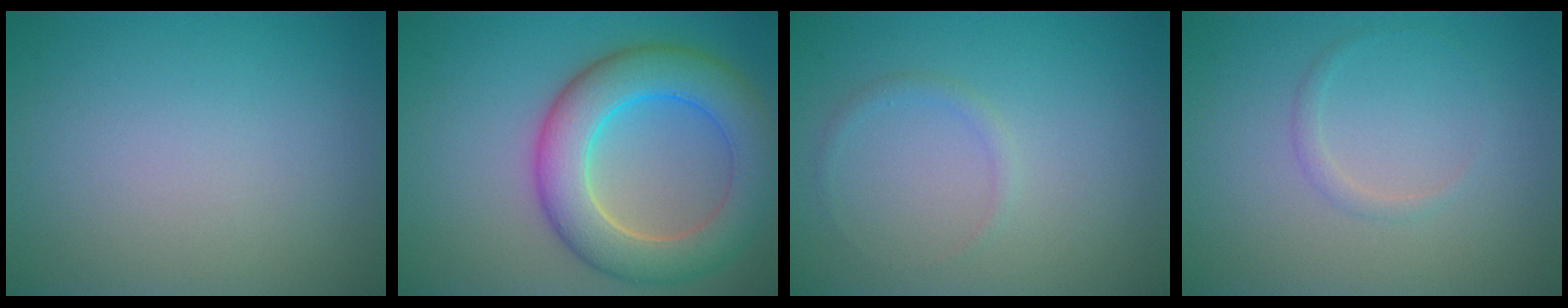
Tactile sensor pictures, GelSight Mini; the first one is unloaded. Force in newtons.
{"total": 8.1, "press": 8.1, "slide": 0.7}
{"total": 0.9, "press": 0.8, "slide": 0.1}
{"total": 1.0, "press": 1.0, "slide": 0.1}